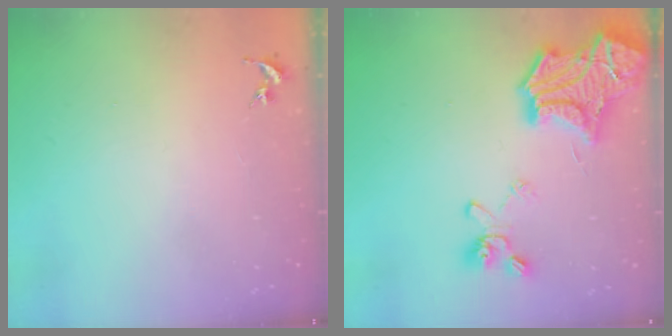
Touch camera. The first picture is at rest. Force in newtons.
{"total": 24.1, "press": 24.0, "slide": 2.2}